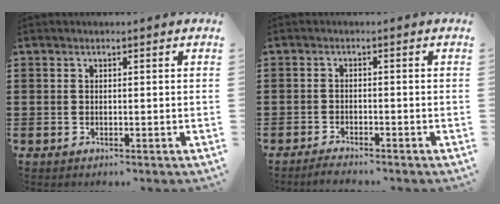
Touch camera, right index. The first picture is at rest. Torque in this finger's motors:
{"motor_torque": [-1.07, 1.07, -0.12, -0.10]}